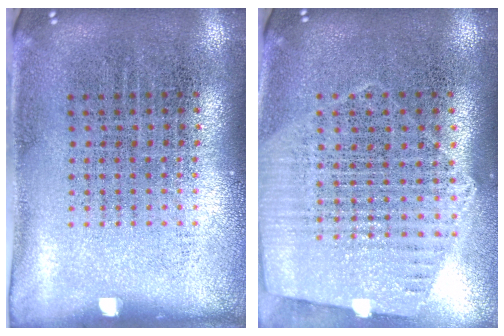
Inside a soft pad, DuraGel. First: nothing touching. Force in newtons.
{"total": 1.2, "press": 1.2, "slide": 0.3}